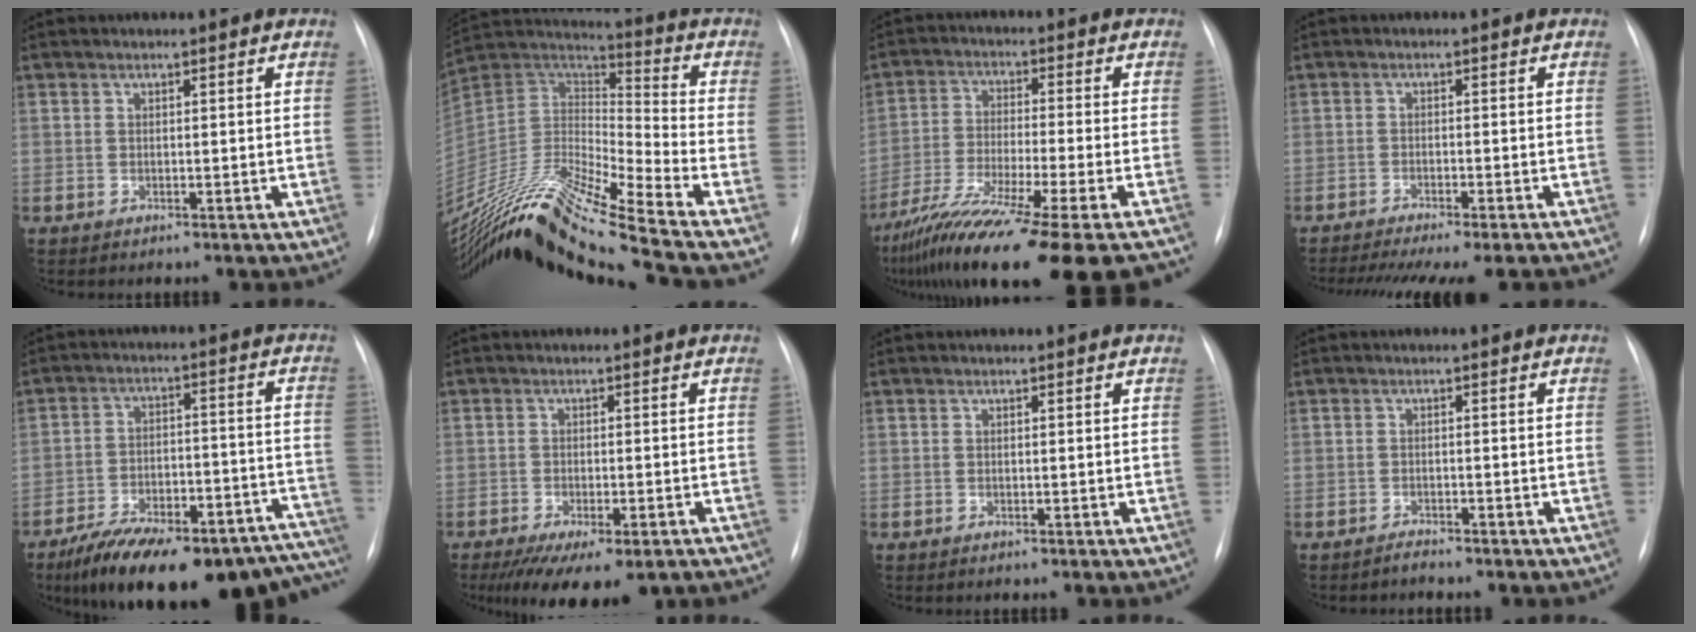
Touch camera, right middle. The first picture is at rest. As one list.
[{"total": 25.4, "force": [-21.2, -1.5, 14.0], "torque": [-0.294, -0.020, -0.389]}, {"total": 18.8, "force": [-14.0, -0.8, 12.5], "torque": [-0.203, -0.059, -0.233]}, {"total": 13.1, "force": [-11.2, 0.9, 6.6], "torque": [-0.099, -0.025, -0.152]}, {"total": 26.9, "force": [-21.2, 8.4, 14.1], "torque": [-0.157, 0.022, -0.289]}, {"total": 10.8, "force": [-7.2, 3.4, 7.2], "torque": [-0.113, -0.019, -0.103]}, {"total": 0.0}, {"total": 0.9, "force": [-0.9, 0.0, 0.0], "torque": [-0.001, -0.002, -0.015]}]